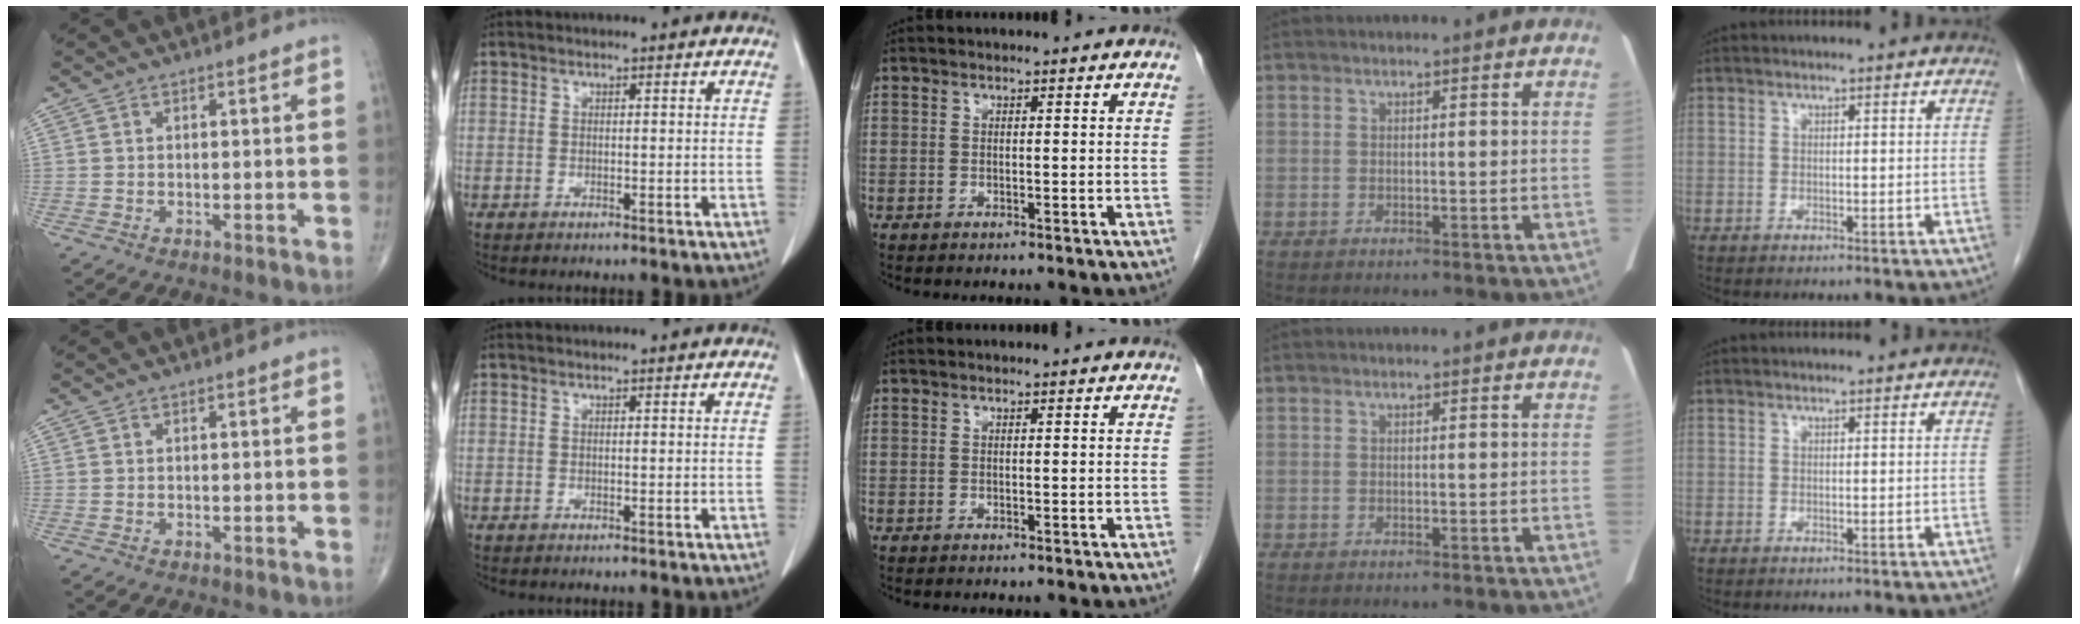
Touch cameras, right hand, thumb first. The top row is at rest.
{}